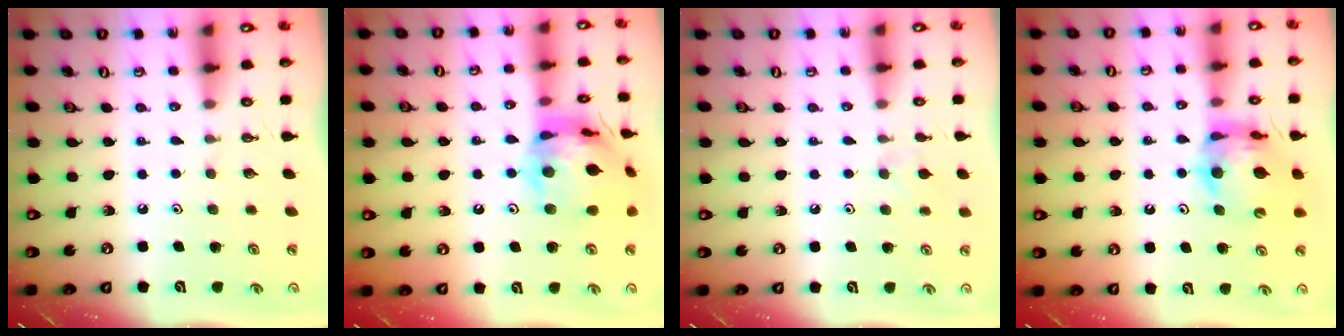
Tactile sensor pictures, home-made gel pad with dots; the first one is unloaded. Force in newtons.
{"total": 18.9, "press": 18.8, "slide": 2.0}
{"total": 4.7, "press": 4.7, "slide": 0.7}
{"total": 12.9, "press": 12.8, "slide": 1.3}